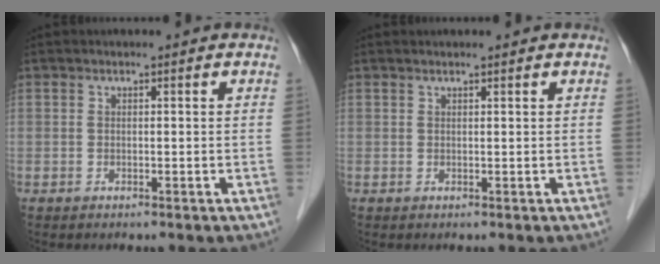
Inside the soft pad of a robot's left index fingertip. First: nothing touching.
{"total": 1.0, "force": [0.9, 0.0, 0.4], "torque": [-0.009, 0.012, 0.017]}